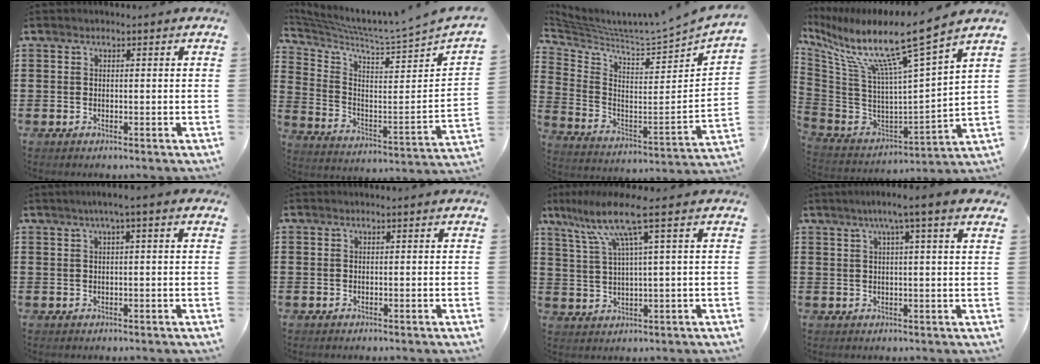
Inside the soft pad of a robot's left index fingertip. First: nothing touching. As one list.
[{"total": 3.8, "force": [3.4, -1.0, 1.4], "torque": [-0.052, -0.059, 0.047]}, {"total": 3.0, "force": [2.9, -0.8, 0.4], "torque": [-0.035, -0.059, 0.038]}, {"total": 12.4, "force": [8.7, -0.3, 8.8], "torque": [-0.186, -0.069, 0.131]}, {"total": 1.9, "force": [0.5, -0.1, 1.8], "torque": [-0.033, 0.000, 0.008]}, {"total": 0.0}, {"total": 9.5, "force": [4.7, 0.6, 8.3], "torque": [-0.185, -0.012, 0.073]}, {"total": 4.3, "force": [2.5, -0.6, 3.4], "torque": [-0.071, 0.001, 0.040]}]